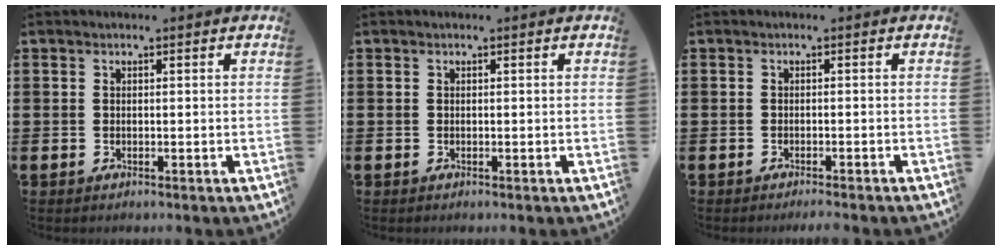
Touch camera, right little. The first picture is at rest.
{"total": 0.0}
{"total": 0.8, "force": [-0.8, -0.1, 0.3], "torque": [-0.004, -0.002, -0.016]}